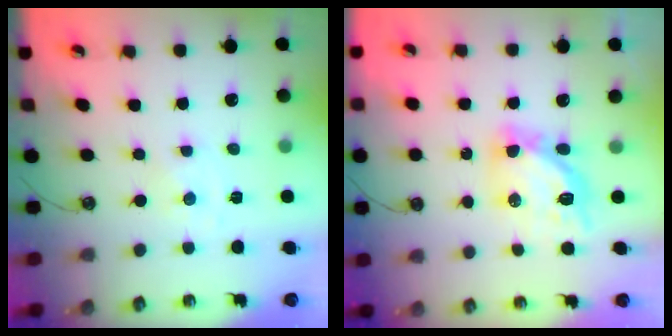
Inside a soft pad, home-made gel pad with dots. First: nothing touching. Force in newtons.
{"total": 11.6, "press": 11.5, "slide": 1.3}